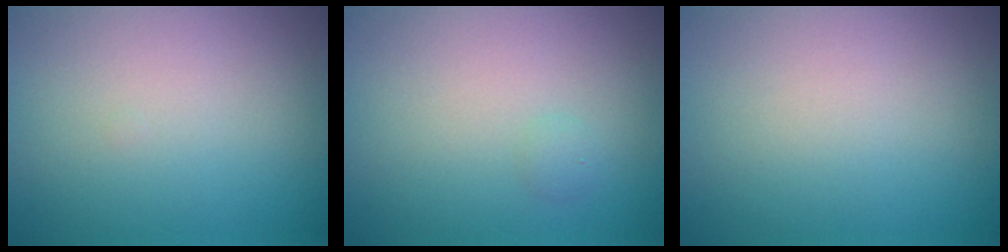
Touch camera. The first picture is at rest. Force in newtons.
{"total": 0.6, "press": 0.6, "slide": 0.1}
{"total": 0.0}